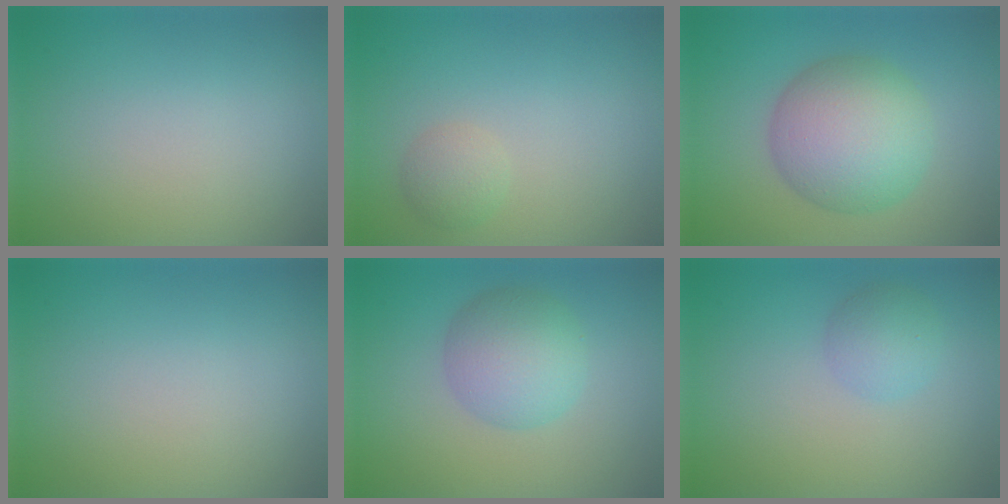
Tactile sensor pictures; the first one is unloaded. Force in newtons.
{"total": 1.6, "press": 1.6, "slide": 0.1}
{"total": 8.1, "press": 8.1, "slide": 0.1}
{"total": 0.0}
{"total": 5.0, "press": 5.0, "slide": 0.1}
{"total": 2.4, "press": 2.4, "slide": 0.1}